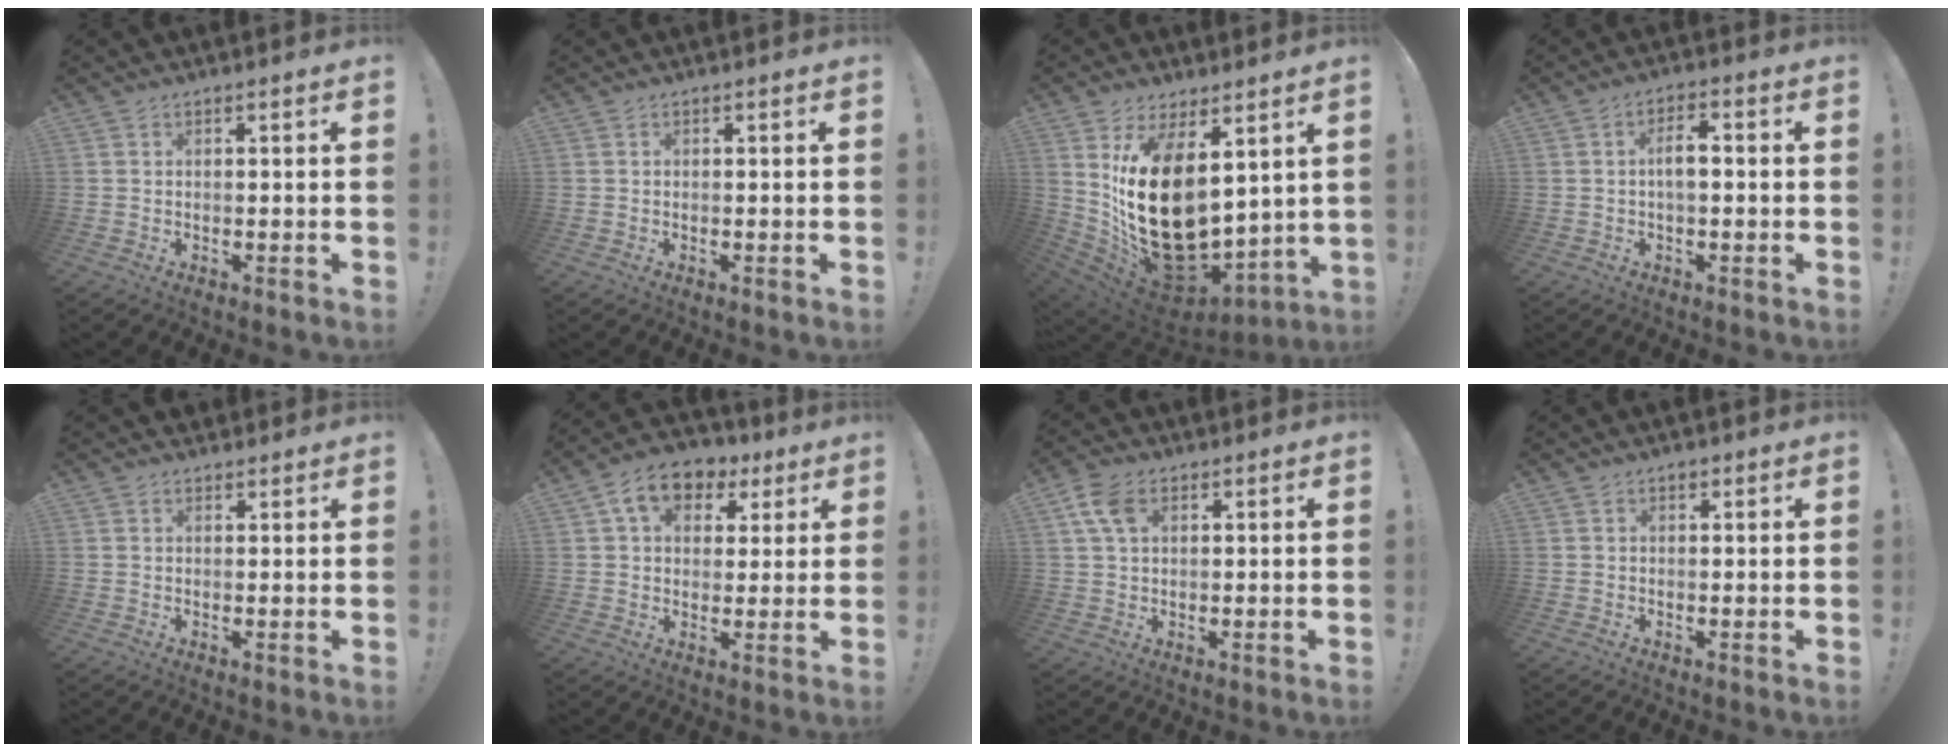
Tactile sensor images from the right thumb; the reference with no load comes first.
{"total": 0.0}
{"total": 23.8, "force": [3.2, 14.6, 18.5], "torque": [-0.359, -0.039, 0.078]}
{"total": 5.3, "force": [-0.3, 2.1, 4.8], "torque": [-0.090, 0.009, -0.010]}
{"total": 1.7, "force": [1.4, 1.0, -0.1], "torque": [0.018, -0.007, 0.024]}
{"total": 11.2, "force": [5.1, 8.1, 5.9], "torque": [-0.094, -0.011, 0.098]}
{"total": 7.4, "force": [2.8, 4.8, 4.9], "torque": [-0.095, 0.003, 0.056]}
{"total": 0.9, "force": [0.6, 0.7, 0.3], "torque": [-0.004, -0.001, 0.010]}